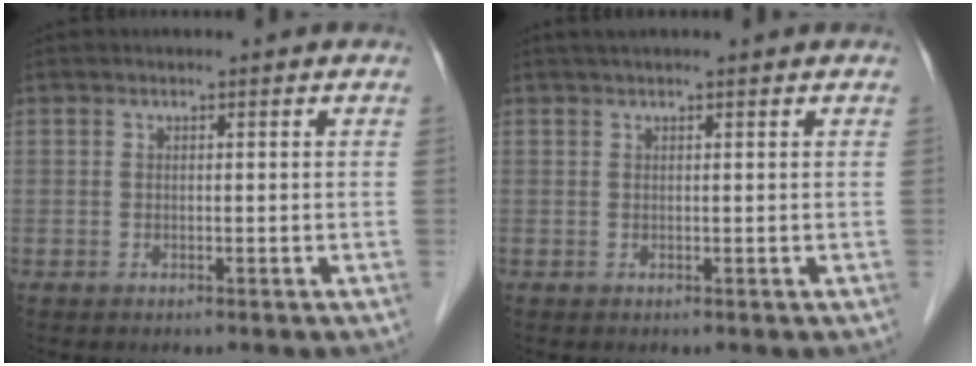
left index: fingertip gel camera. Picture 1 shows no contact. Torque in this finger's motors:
{"motor_torque": [0.10, 0.02, -0.01, 0.00]}